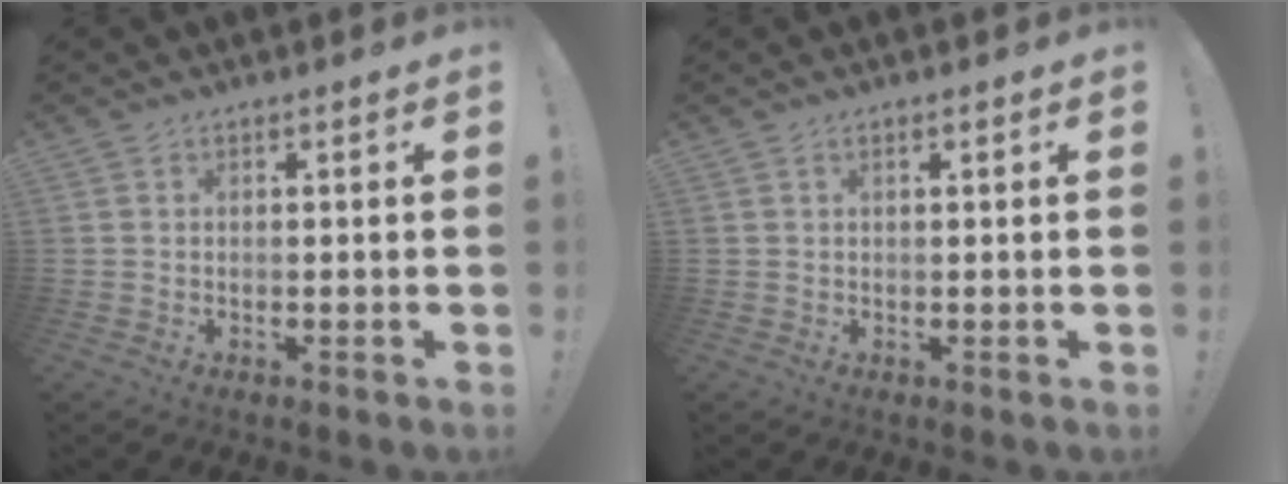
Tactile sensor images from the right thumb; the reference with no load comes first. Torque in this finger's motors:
{"motor_torque": [0.13, -0.23, 0.01, -0.02, 0.09]}